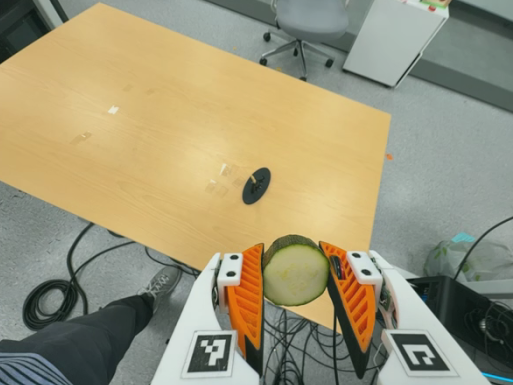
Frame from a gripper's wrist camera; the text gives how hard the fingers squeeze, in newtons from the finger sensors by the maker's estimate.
{"total": 11.7, "left": 10.9, "right": 12.5}